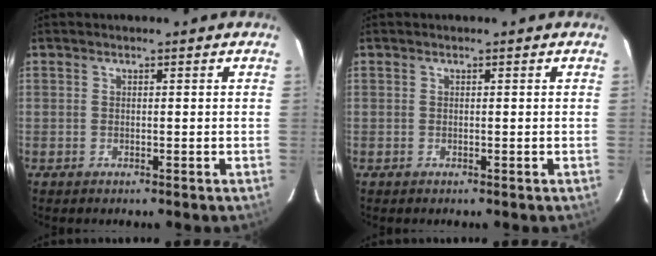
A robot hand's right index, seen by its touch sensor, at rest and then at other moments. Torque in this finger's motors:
{"motor_torque": [0.14, 0.07, -0.01, 0.01]}